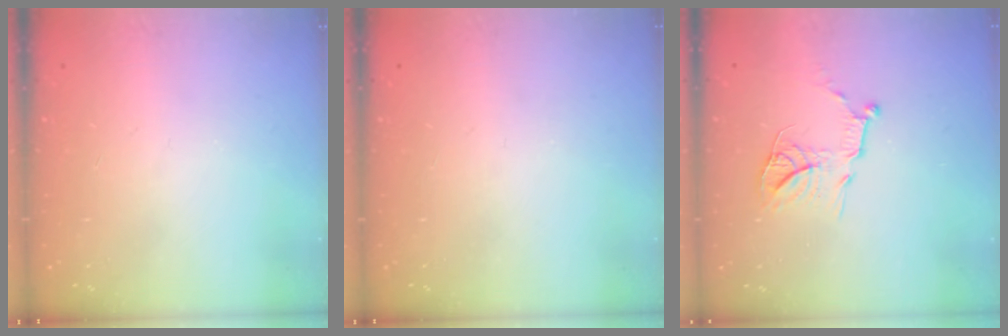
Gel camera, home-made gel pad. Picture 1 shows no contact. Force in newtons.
{"total": 0.0}
{"total": 12.1, "press": 12.1, "slide": 0.9}